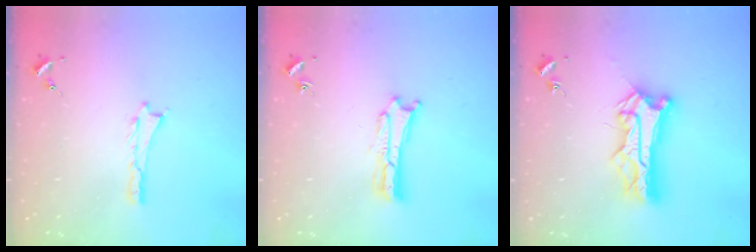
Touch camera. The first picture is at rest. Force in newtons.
{"total": 1.2, "press": 1.2, "slide": 0.2}
{"total": 10.5, "press": 10.4, "slide": 1.1}